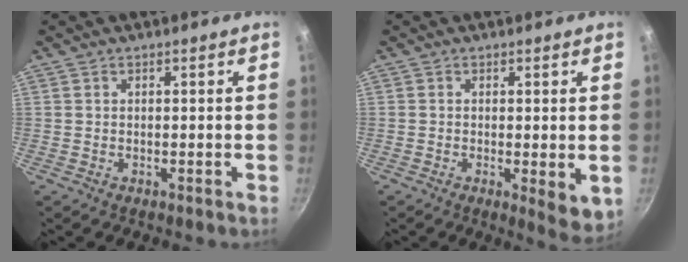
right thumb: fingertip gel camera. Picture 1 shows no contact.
{"total": 5.5, "force": [-0.6, 1.8, 5.1], "torque": [-0.065, -0.014, -0.007]}